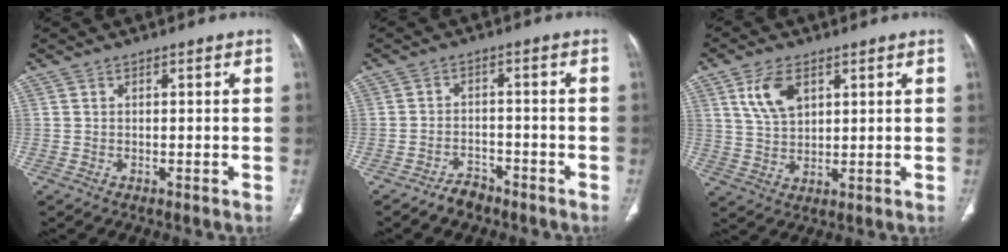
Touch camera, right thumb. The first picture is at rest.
{"total": 3.5, "force": [-2.9, 1.7, 0.8], "torque": [-0.016, 0.021, -0.046]}
{"total": 7.6, "force": [3.4, 4.4, 5.2], "torque": [-0.091, -0.013, 0.072]}